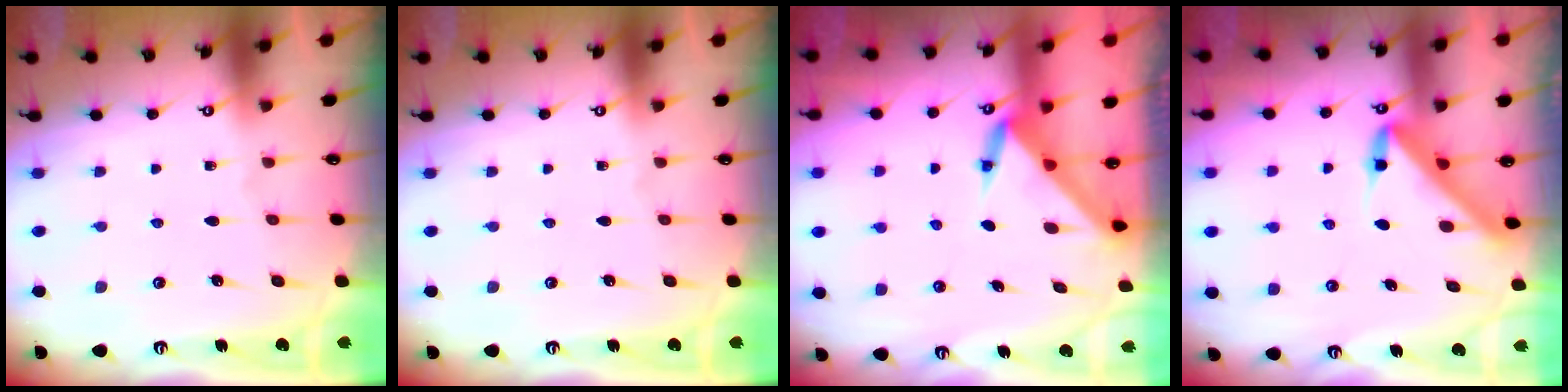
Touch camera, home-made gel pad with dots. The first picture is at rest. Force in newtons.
{"total": 0.0}
{"total": 3.4, "press": 3.4, "slide": 0.2}
{"total": 5.1, "press": 5.0, "slide": 0.4}